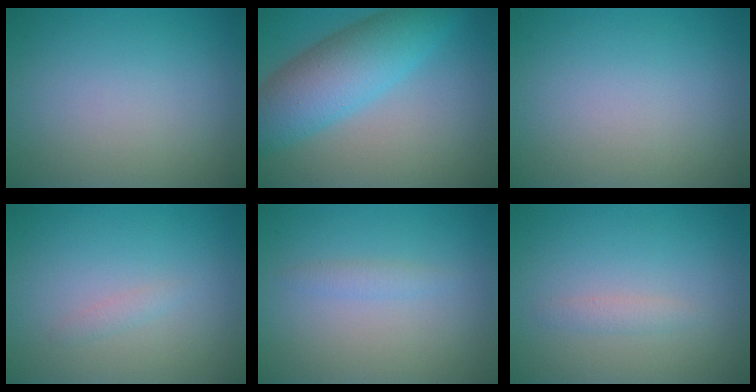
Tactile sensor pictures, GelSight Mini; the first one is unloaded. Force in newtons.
{"total": 7.5, "press": 7.5, "slide": 0.2}
{"total": 0.0}
{"total": 0.7, "press": 0.7, "slide": 0.0}
{"total": 1.0, "press": 1.0, "slide": 0.0}
{"total": 1.0, "press": 1.0, "slide": 0.0}